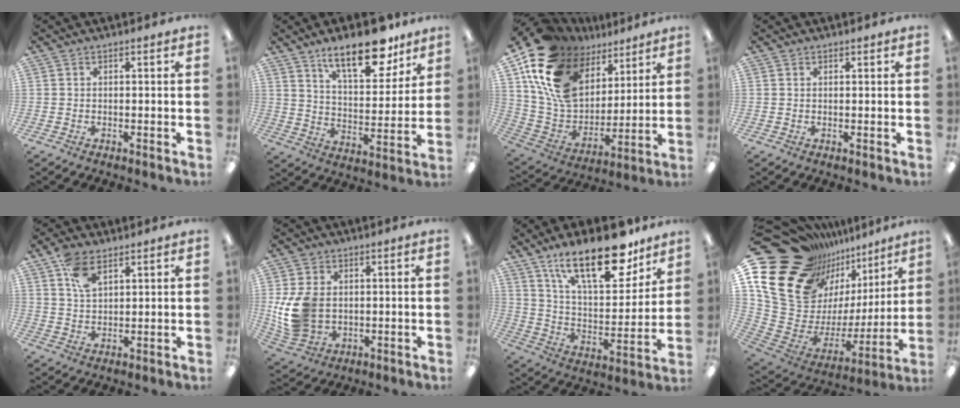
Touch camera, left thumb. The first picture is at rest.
{"total": 17.0, "force": [11.9, 6.8, 10.1], "torque": [-0.144, -0.063, 0.198]}
{"total": 20.0, "force": [11.5, 12.7, 10.2], "torque": [-0.211, -0.058, 0.217]}
{"total": 0.6, "force": [0.5, 0.4, 0.0], "torque": [-0.001, 0.001, 0.009]}
{"total": 7.0, "force": [4.1, 3.7, 4.3], "torque": [-0.080, -0.009, 0.075]}
{"total": 12.7, "force": [0.1, 9.7, 8.2], "torque": [-0.183, 0.005, 0.003]}
{"total": 23.1, "force": [15.0, 9.4, 14.8], "torque": [-0.229, -0.086, 0.254]}
{"total": 21.3, "force": [13.1, 14.1, 9.1], "torque": [-0.152, -0.118, 0.266]}